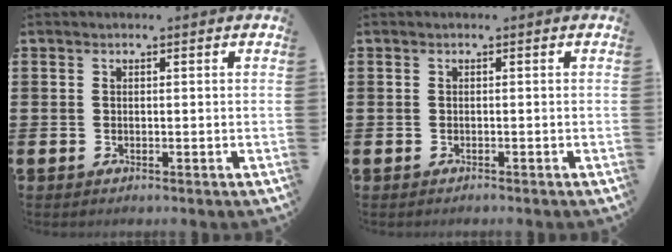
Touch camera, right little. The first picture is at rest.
{"total": 0.0}